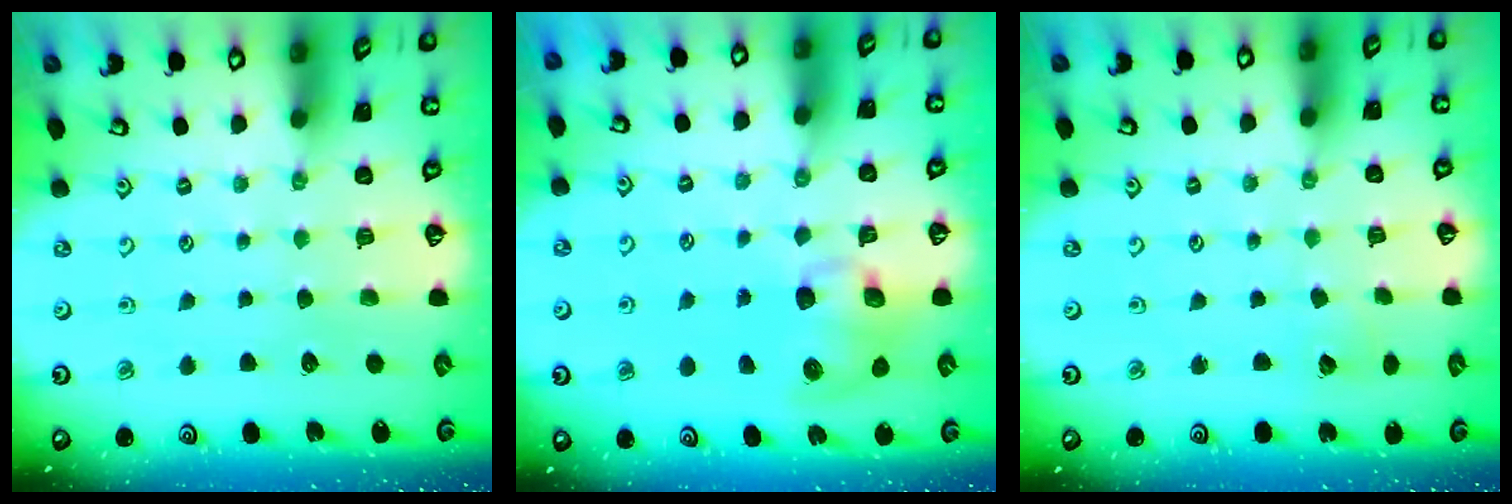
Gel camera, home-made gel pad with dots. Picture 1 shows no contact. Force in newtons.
{"total": 9.4, "press": 9.3, "slide": 1.3}
{"total": 2.3, "press": 2.2, "slide": 0.3}